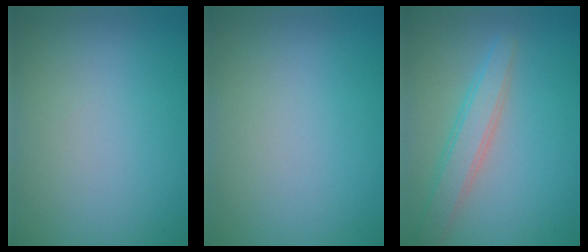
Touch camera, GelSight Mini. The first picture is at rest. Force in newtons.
{"total": 0.0}
{"total": 3.3, "press": 3.3, "slide": 0.2}